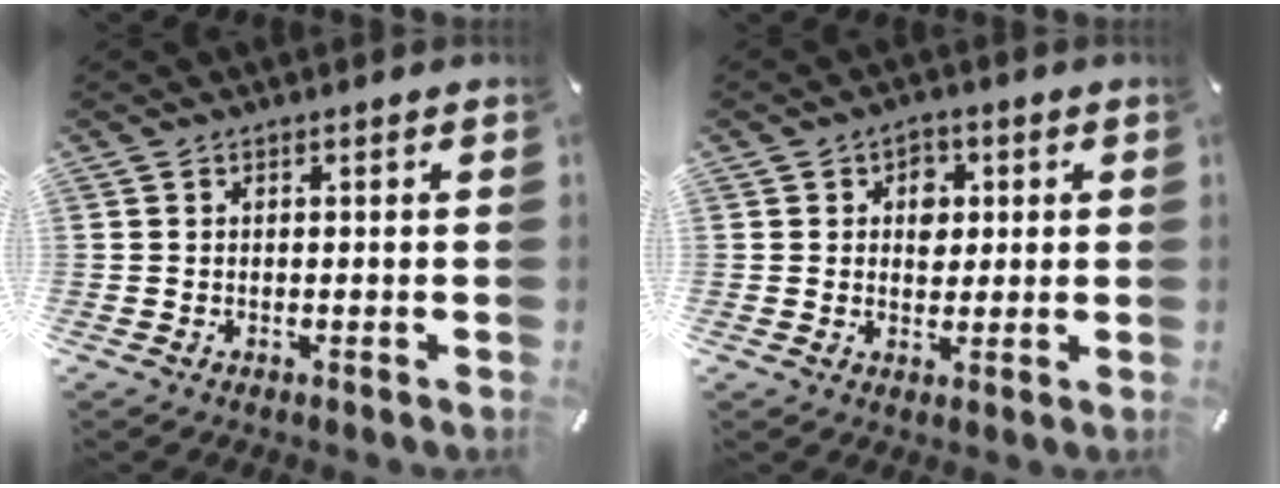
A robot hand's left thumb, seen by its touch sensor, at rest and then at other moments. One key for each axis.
{"total": 5.1, "fx": 0.9, "fy": 4.3, "fz": 2.6, "tx": -0.018, "ty": -0.006, "tz": 0.007}